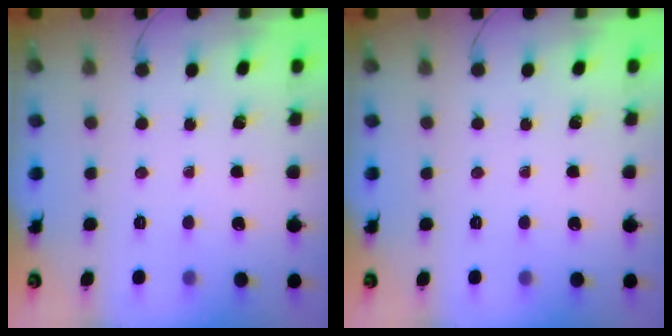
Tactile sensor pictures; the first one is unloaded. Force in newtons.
{"total": 0.0}